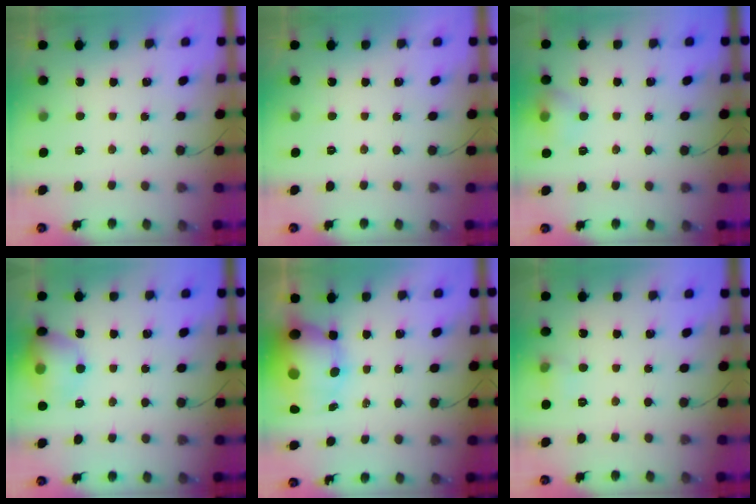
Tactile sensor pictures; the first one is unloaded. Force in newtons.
{"total": 0.0}
{"total": 7.3, "press": 7.2, "slide": 1.1}
{"total": 12.0, "press": 11.9, "slide": 1.8}
{"total": 14.3, "press": 13.1, "slide": 5.8}
{"total": 5.2, "press": 5.0, "slide": 1.6}